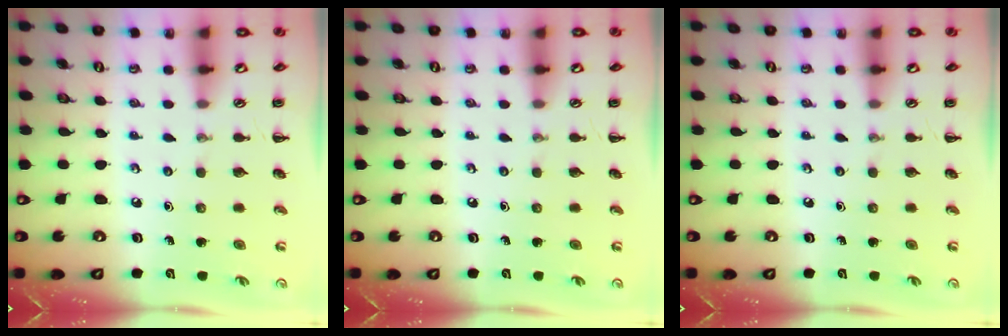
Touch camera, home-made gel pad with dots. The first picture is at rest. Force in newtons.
{"total": 0.0}
{"total": 0.0}